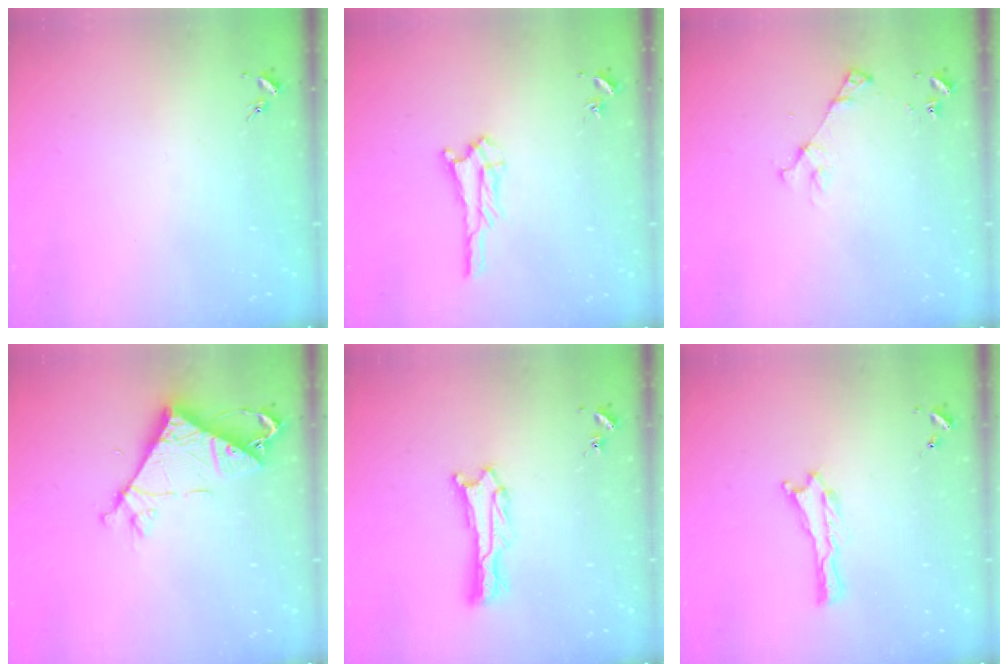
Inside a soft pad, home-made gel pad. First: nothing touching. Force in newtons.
{"total": 2.3, "press": 2.2, "slide": 0.2}
{"total": 3.4, "press": 3.3, "slide": 0.2}
{"total": 7.5, "press": 7.5, "slide": 0.2}
{"total": 1.2, "press": 1.2, "slide": 0.1}
{"total": 0.0}